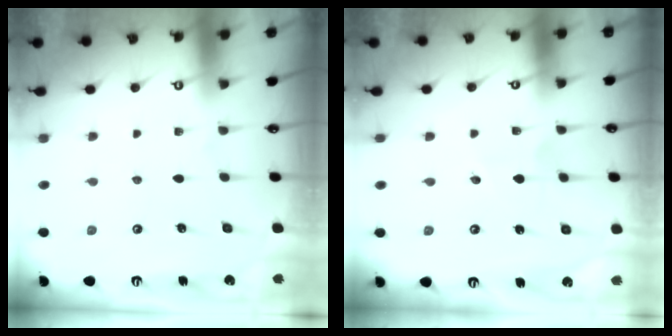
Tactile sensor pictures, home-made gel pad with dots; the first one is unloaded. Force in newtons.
{"total": 2.8, "press": 2.8, "slide": 0.3}